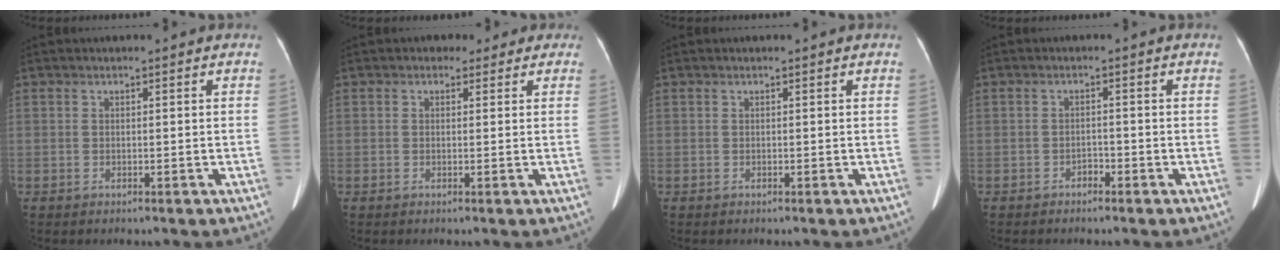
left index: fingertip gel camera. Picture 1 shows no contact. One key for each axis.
{"total": 2.5, "fx": 1.4, "fy": 1.9, "fz": 0.5, "tx": 0.006, "ty": 0.010, "tz": 0.011}
{"total": 0.0}
{"total": 1.3, "fx": -1.2, "fy": 0.4, "fz": 0.4, "tx": -0.004, "ty": 0.000, "tz": -0.018}